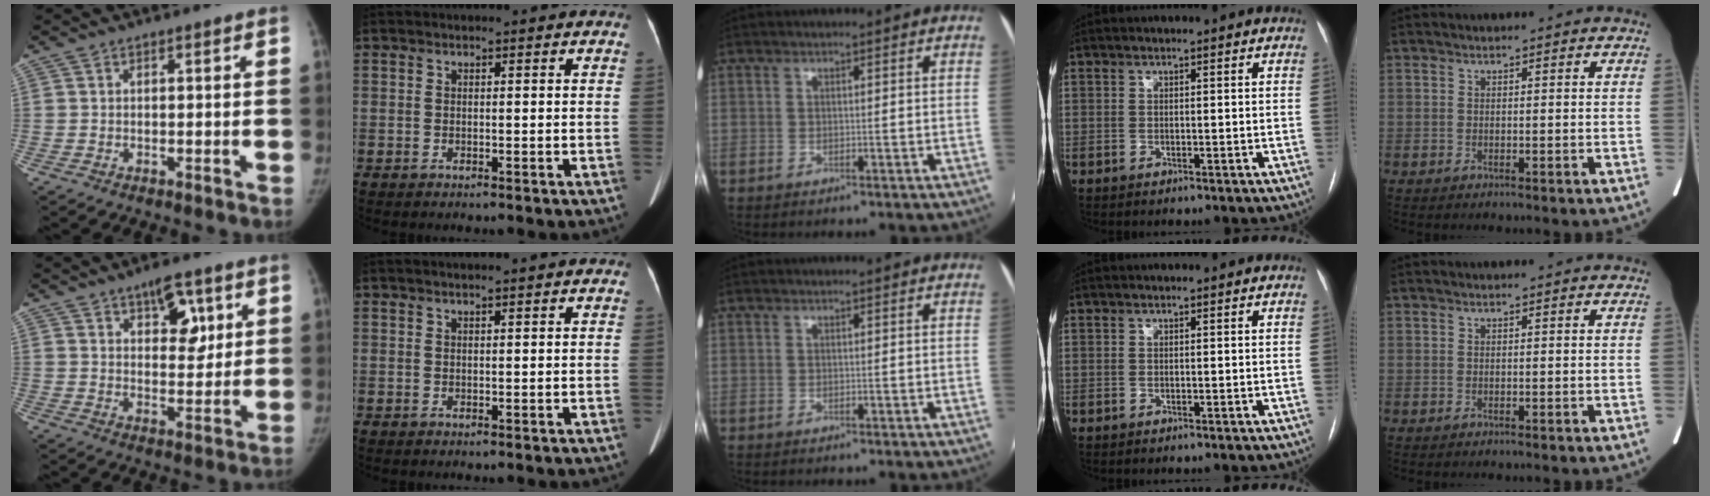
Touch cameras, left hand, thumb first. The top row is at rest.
{"thumb": {"total": 8.9, "force": [4.1, 4.6, 6.4], "torque": [-0.062, -0.021, 0.062]}, "index": {"total": 1.3, "force": [1.0, -0.2, 0.7], "torque": [-0.011, 0.007, 0.021]}}